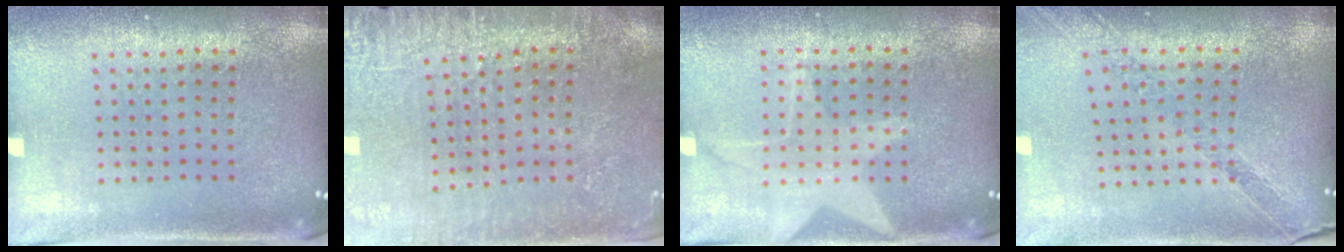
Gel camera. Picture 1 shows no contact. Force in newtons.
{"total": 3.0, "press": 2.8, "slide": 0.8}
{"total": 1.4, "press": 1.4, "slide": 0.2}
{"total": 1.1, "press": 1.1, "slide": 0.2}